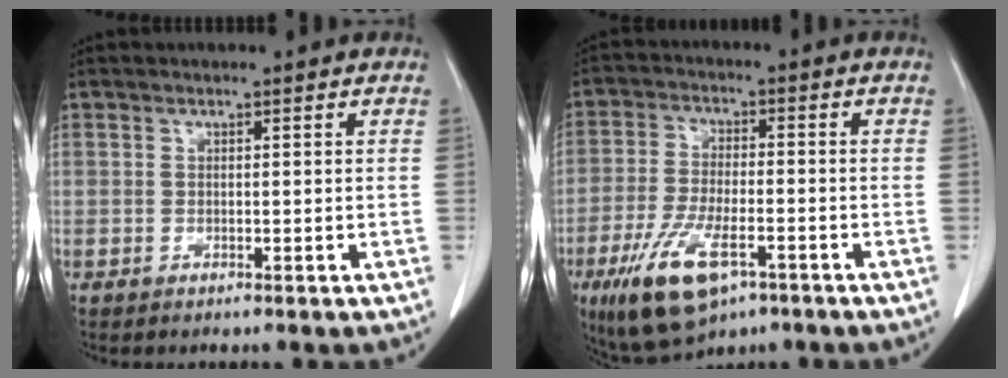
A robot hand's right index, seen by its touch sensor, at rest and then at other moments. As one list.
[{"total": 12.0, "force": [-6.4, 4.4, 9.2], "torque": [-0.186, -0.015, -0.105]}]